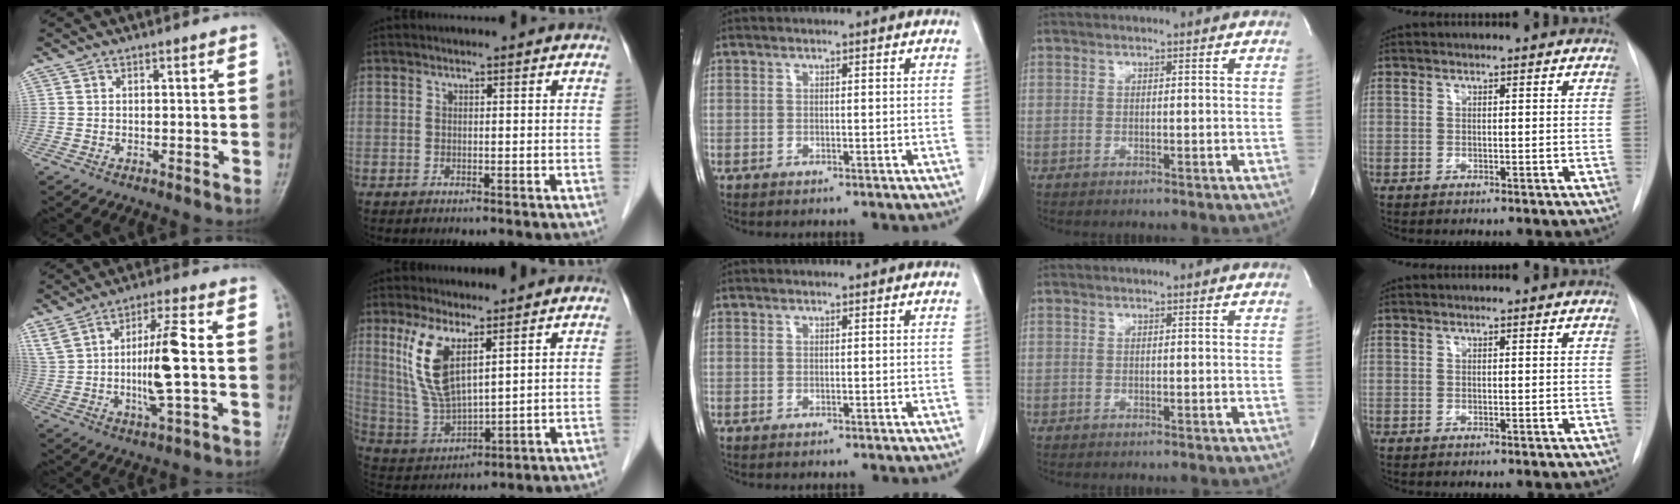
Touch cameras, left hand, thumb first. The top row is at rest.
{"thumb": {"total": 13.0, "force": [1.1, 3.3, 12.5], "torque": [-0.250, 0.005, 0.022]}, "index": {"total": 9.5, "force": [4.5, 2.5, 8.1], "torque": [-0.182, -0.005, 0.100]}}